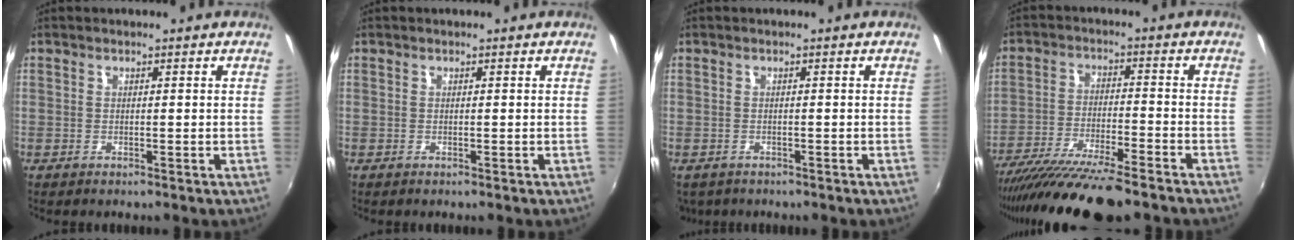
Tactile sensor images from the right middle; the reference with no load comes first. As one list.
[{"total": 0.0}, {"total": 3.4, "force": [-2.2, 2.2, 1.4], "torque": [-0.034, -0.014, -0.029]}, {"total": 16.2, "force": [-13.5, 1.3, 8.9], "torque": [-0.177, -0.045, -0.229]}]